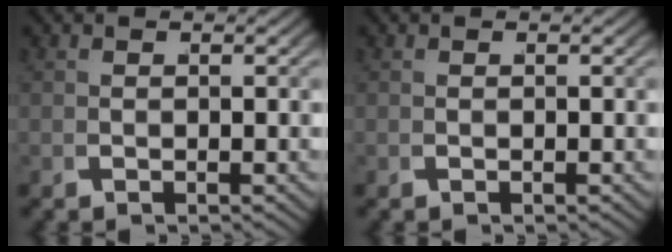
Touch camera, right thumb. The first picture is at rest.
{"total": 0.0}